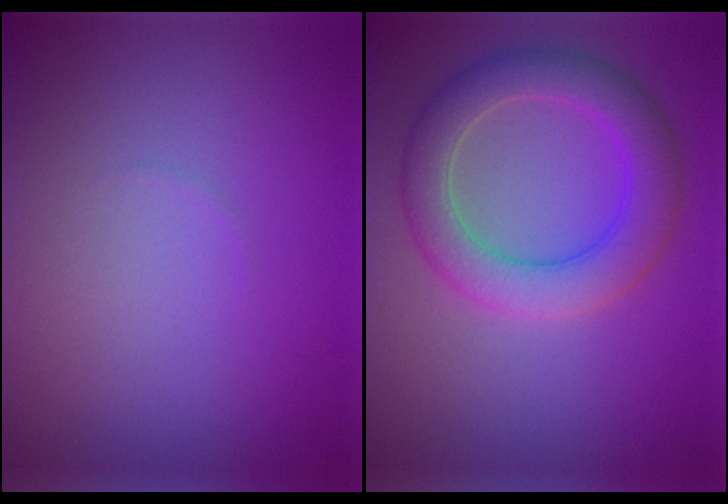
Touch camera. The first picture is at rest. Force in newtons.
{"total": 5.4, "press": 5.3, "slide": 0.3}